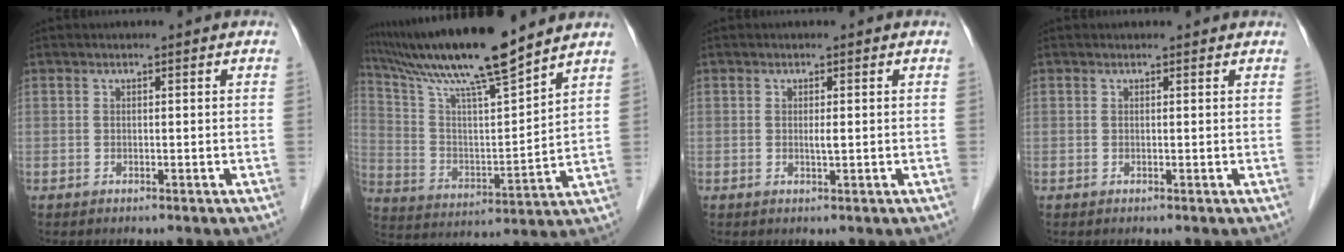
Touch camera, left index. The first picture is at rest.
{"total": 17.1, "force": [14.4, -0.3, 9.2], "torque": [-0.170, 0.002, 0.255]}
{"total": 0.9, "force": [0.0, 0.1, 0.9], "torque": [-0.019, -0.006, 0.000]}
{"total": 1.5, "force": [1.4, 0.6, 0.2], "torque": [-0.006, 0.010, 0.014]}